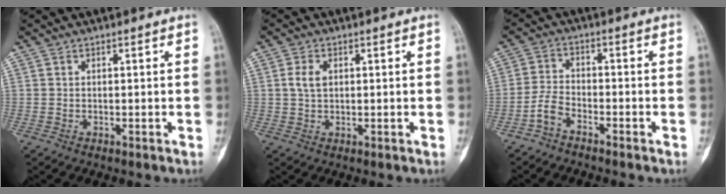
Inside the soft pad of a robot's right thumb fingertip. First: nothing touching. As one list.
[{"total": 3.1, "force": [0.6, 2.0, 2.3], "torque": [-0.047, 0.003, 0.012]}, {"total": 3.8, "force": [-2.8, 1.5, 2.0], "torque": [-0.041, 0.024, -0.061]}]